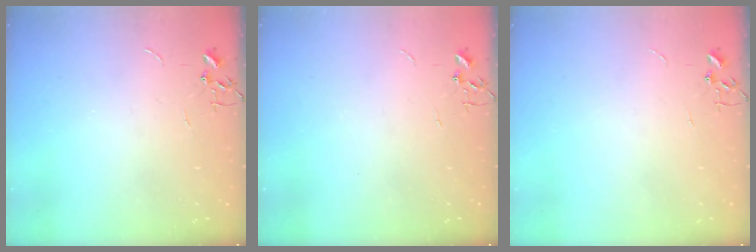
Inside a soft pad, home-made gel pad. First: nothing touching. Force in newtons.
{"total": 0.0}
{"total": 0.0}